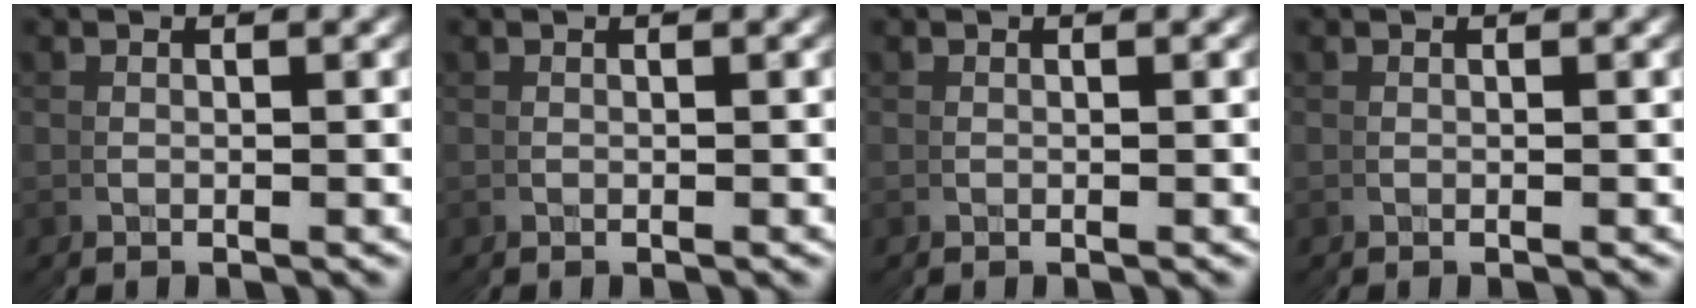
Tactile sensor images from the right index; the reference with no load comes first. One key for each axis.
{"total": 0.0}
{"total": 0.0}
{"total": 0.0}